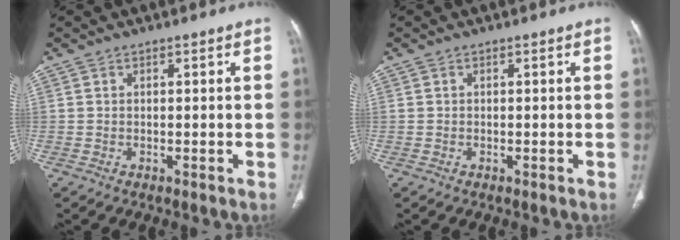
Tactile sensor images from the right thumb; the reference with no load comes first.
{"total": 0.0}